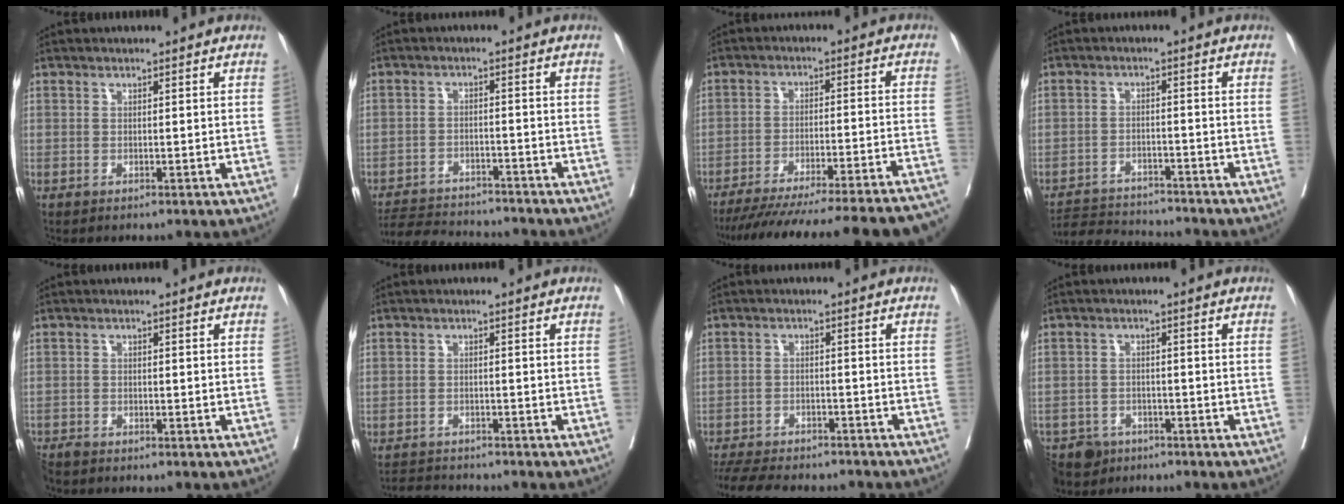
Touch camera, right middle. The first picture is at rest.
{"total": 10.2, "force": [-9.8, 2.0, 2.1], "torque": [-0.035, 0.002, -0.149]}
{"total": 29.5, "force": [-26.9, 0.6, 12.0], "torque": [-0.126, -0.044, -0.355]}
{"total": 7.6, "force": [-7.5, 1.0, 0.3], "torque": [-0.006, 0.005, -0.125]}
{"total": 2.9, "force": [-2.8, 0.5, 0.6], "torque": [-0.009, -0.010, -0.052]}
{"total": 4.0, "force": [-3.9, 0.5, 0.0], "torque": [0.003, -0.014, -0.068]}
{"total": 12.9, "force": [-11.5, 3.7, 4.6], "torque": [-0.089, -0.004, -0.162]}
{"total": 6.9, "force": [-5.5, 3.9, 1.4], "torque": [-0.024, -0.004, -0.092]}